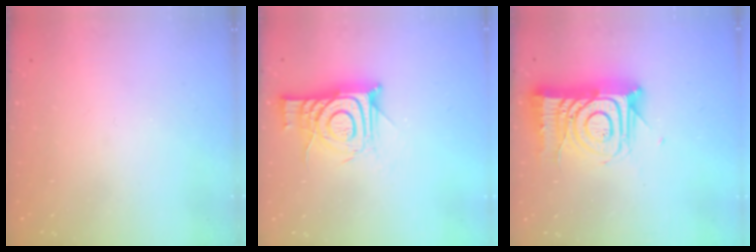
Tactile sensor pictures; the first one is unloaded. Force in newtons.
{"total": 12.7, "press": 12.6, "slide": 1.1}
{"total": 16.7, "press": 16.6, "slide": 1.4}